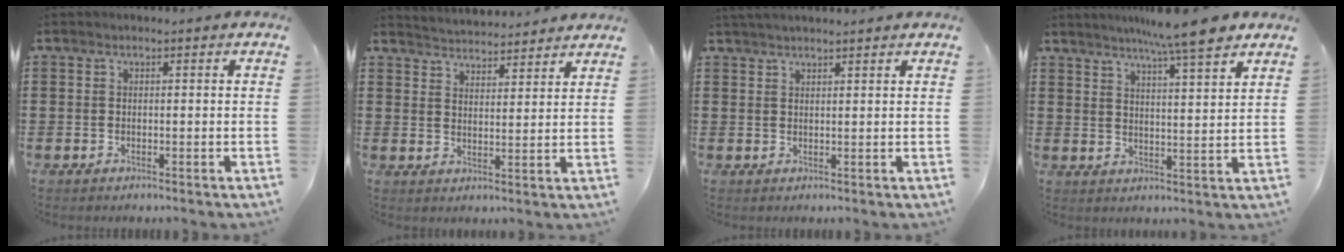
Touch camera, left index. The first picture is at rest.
{"total": 3.7, "force": [3.7, -0.5, -0.3], "torque": [-0.007, -0.022, 0.065]}
{"total": 1.6, "force": [1.5, -0.3, 0.3], "torque": [-0.009, 0.001, 0.030]}
{"total": 7.8, "force": [6.6, -0.4, 4.2], "torque": [-0.090, -0.023, 0.114]}